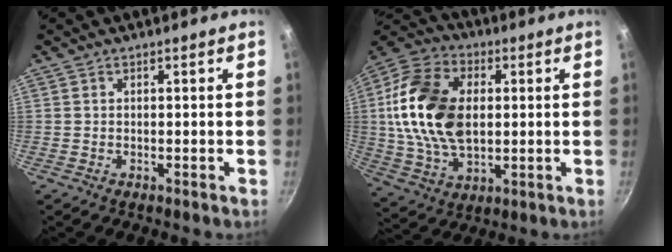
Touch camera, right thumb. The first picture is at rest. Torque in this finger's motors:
{"motor_torque": [1.47, 1.65, 1.86, -0.24, 0.42]}